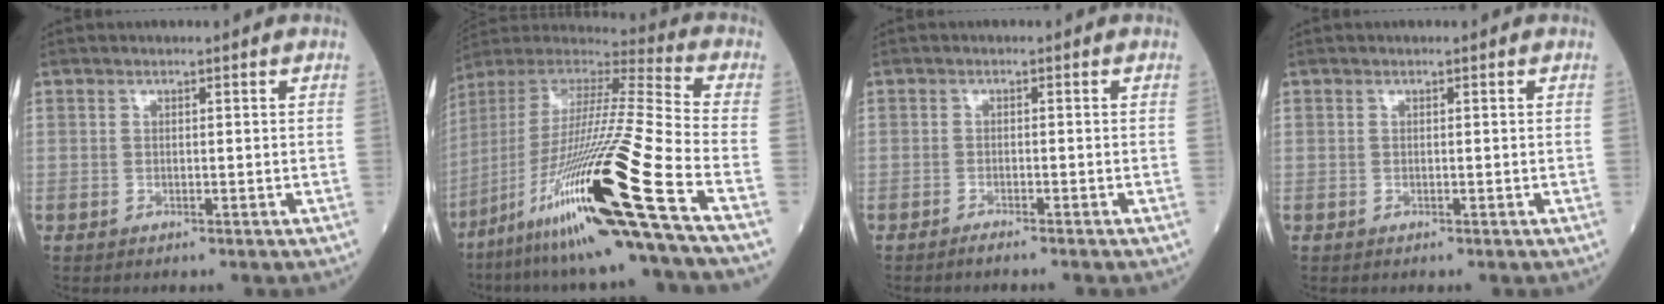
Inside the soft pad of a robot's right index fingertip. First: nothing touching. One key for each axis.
{"total": 27.6, "fx": -13.8, "fy": -1.3, "fz": 23.8, "tx": -0.455, "ty": -0.051, "tz": -0.256}
{"total": 1.7, "fx": -1.5, "fy": -0.3, "fz": 0.8, "tx": -0.012, "ty": 0.002, "tz": -0.020}
{"total": 0.0}